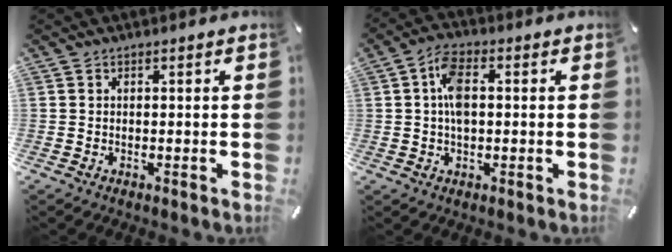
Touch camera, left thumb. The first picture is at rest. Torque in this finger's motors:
{"motor_torque": [1.17, 1.83, 1.44, -1.33, 0.59]}